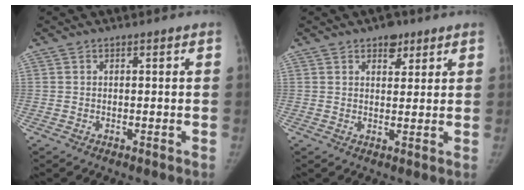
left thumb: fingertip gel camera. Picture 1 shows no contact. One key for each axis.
{"total": 3.9, "fx": 2.4, "fy": 2.5, "fz": 1.8, "tx": 0.000, "ty": -0.011, "tz": 0.033}